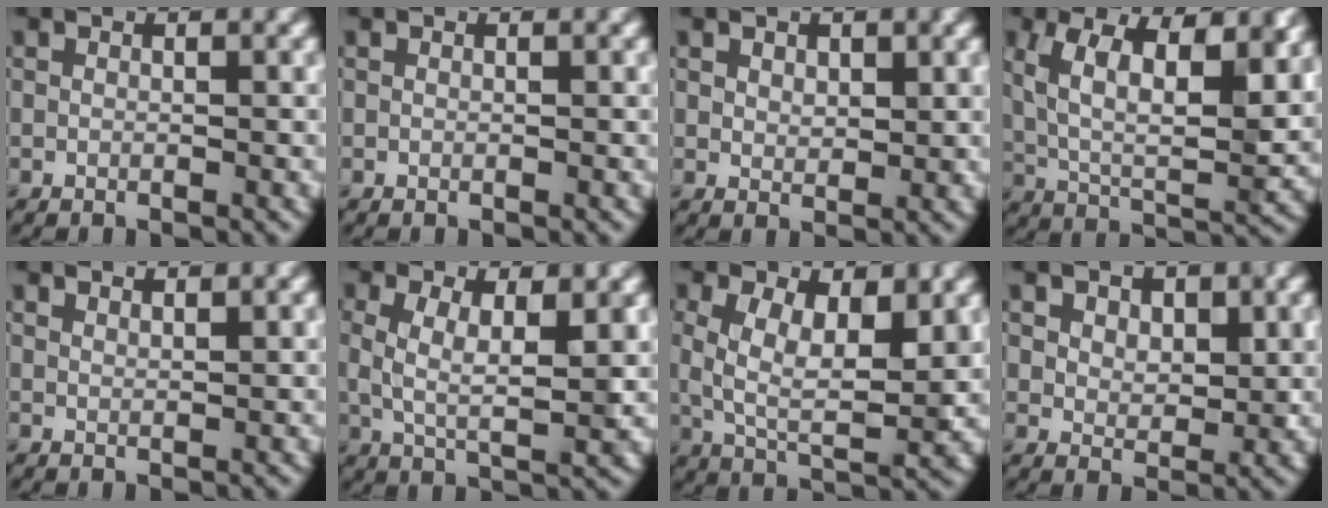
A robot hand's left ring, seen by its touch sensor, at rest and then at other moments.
{"total": 0.0}
{"total": 1.4, "force": [0.8, 0.8, 0.7], "torque": [-0.010, -0.002, 0.017]}
{"total": 11.5, "force": [4.0, 5.3, 9.3], "torque": [-0.167, -0.003, 0.067]}
{"total": 1.3, "force": [1.2, 0.2, 0.4], "torque": [-0.003, -0.003, 0.014]}
{"total": 5.3, "force": [1.1, 2.2, 4.7], "torque": [-0.096, -0.002, 0.020]}
{"total": 7.3, "force": [1.8, 3.7, 6.0], "torque": [-0.119, -0.005, 0.033]}
{"total": 3.1, "force": [1.7, 2.1, 1.6], "torque": [-0.029, -0.008, 0.028]}